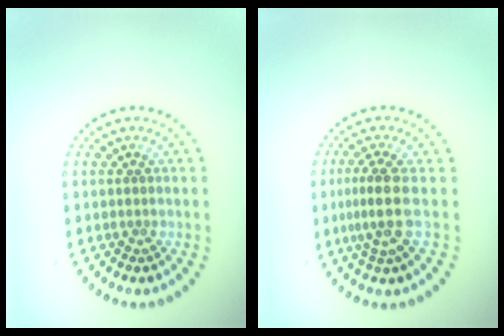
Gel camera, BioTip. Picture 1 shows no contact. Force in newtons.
{"total": 3.0, "press": 2.3, "slide": 1.9}